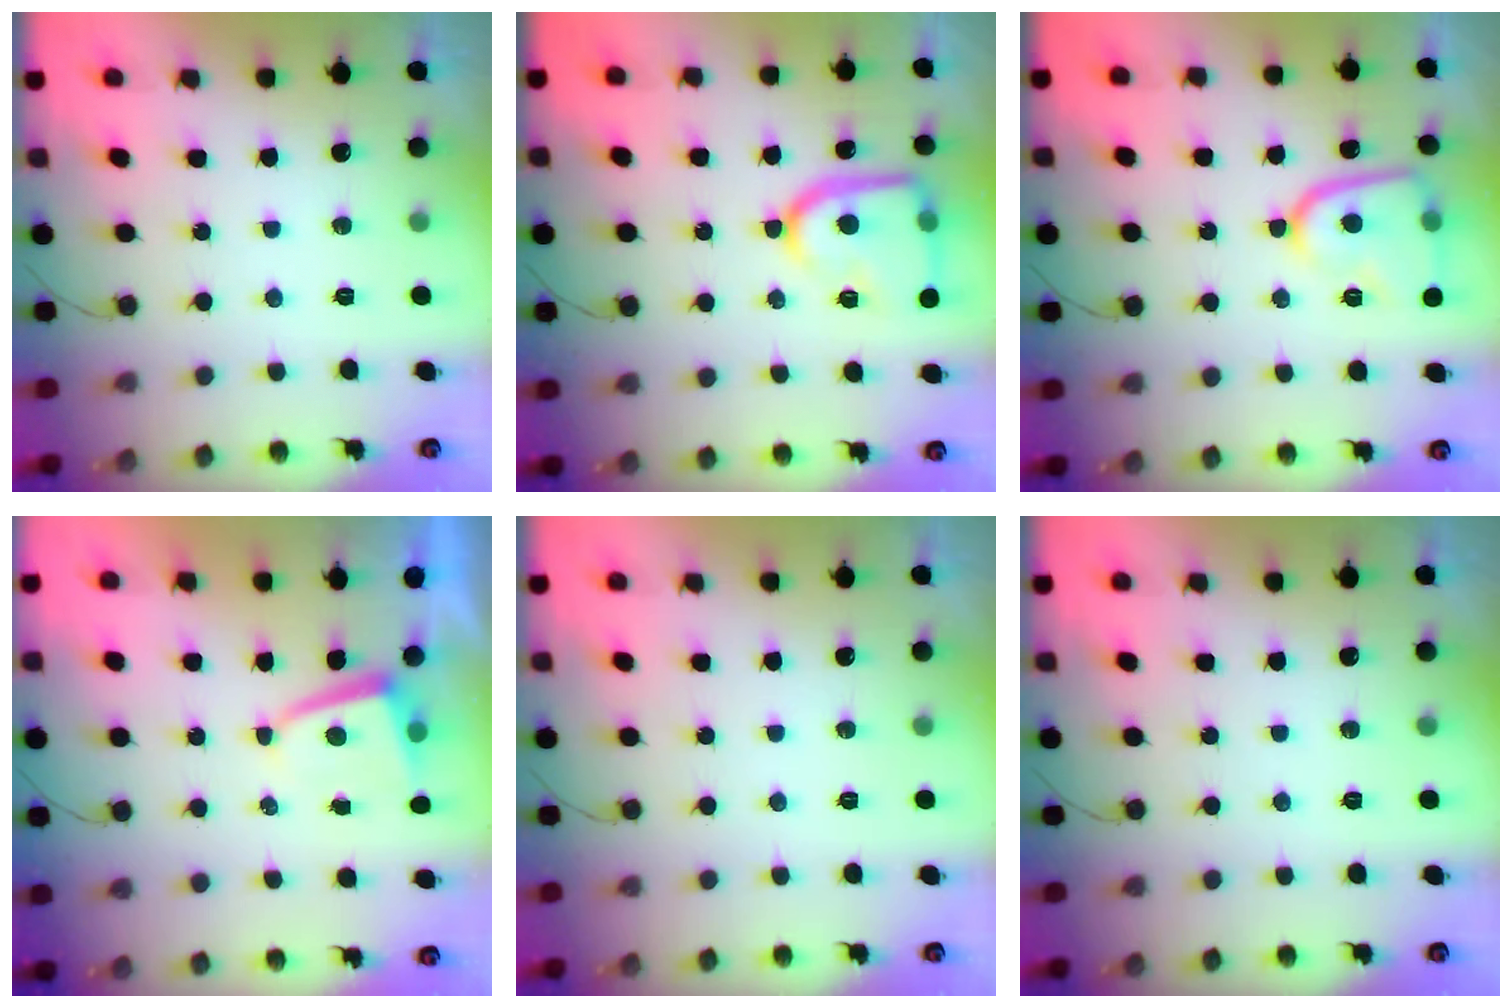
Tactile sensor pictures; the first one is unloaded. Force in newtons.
{"total": 16.4, "press": 16.4, "slide": 1.5}
{"total": 13.0, "press": 13.0, "slide": 1.3}
{"total": 2.0, "press": 1.9, "slide": 0.3}
{"total": 0.0}
{"total": 0.0}